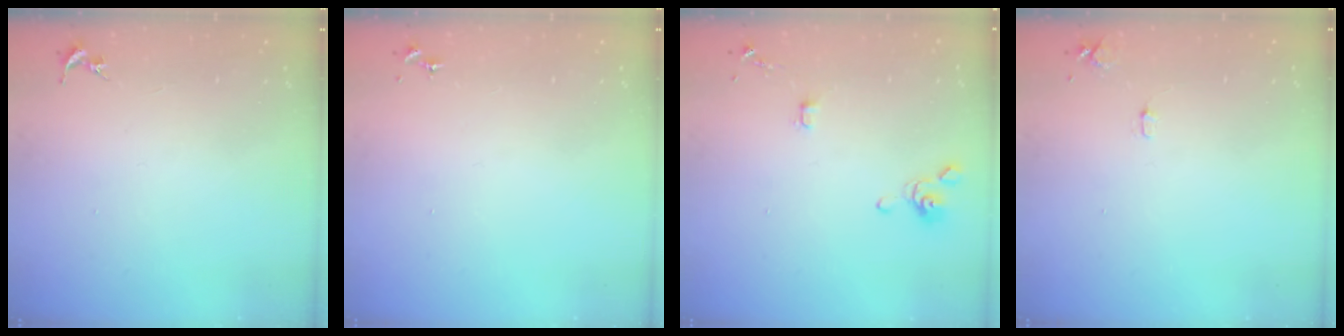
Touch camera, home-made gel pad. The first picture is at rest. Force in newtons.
{"total": 0.0}
{"total": 4.1, "press": 4.0, "slide": 0.7}
{"total": 5.2, "press": 5.1, "slide": 0.8}